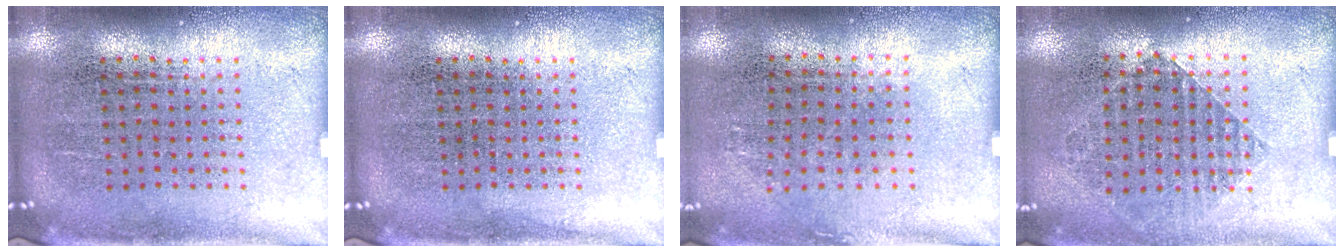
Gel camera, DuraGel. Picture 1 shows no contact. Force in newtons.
{"total": 0.0}
{"total": 0.8, "press": 0.7, "slide": 0.5}
{"total": 0.9, "press": 0.9, "slide": 0.2}